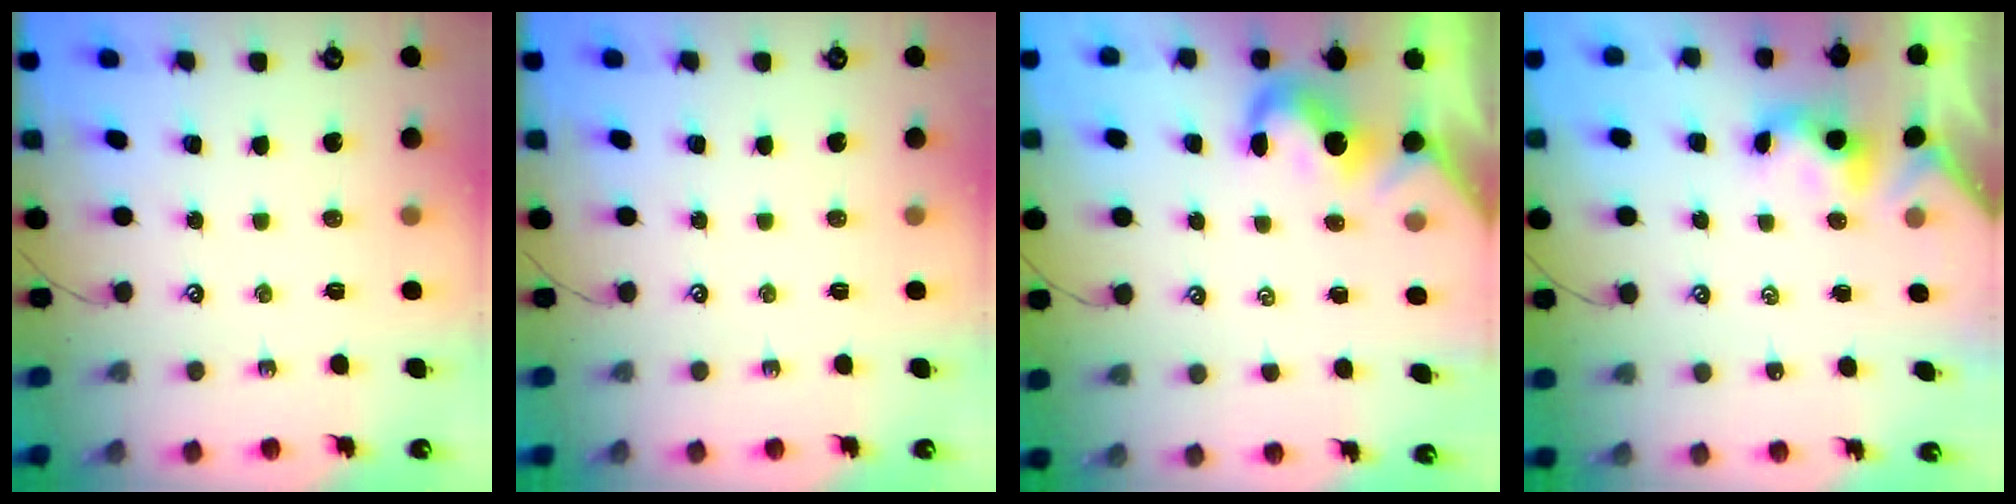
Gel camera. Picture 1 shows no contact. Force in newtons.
{"total": 0.0}
{"total": 0.0}
{"total": 1.2, "press": 1.1, "slide": 0.3}